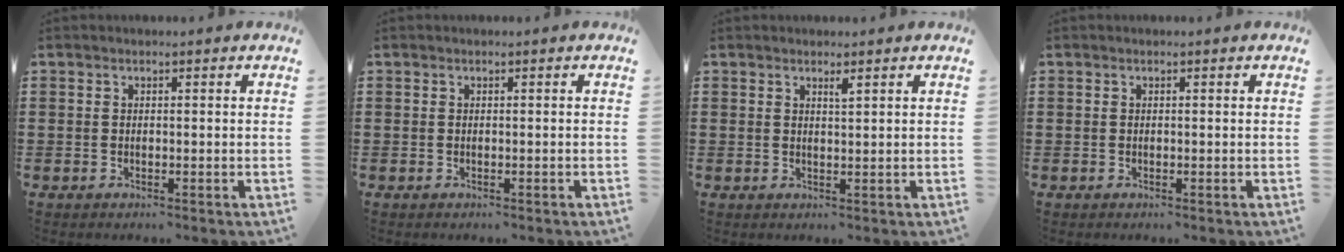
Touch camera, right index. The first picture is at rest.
{"total": 0.0}
{"total": 1.2, "force": [1.0, 0.1, 0.7], "torque": [-0.007, -0.005, 0.016]}
{"total": 0.0}